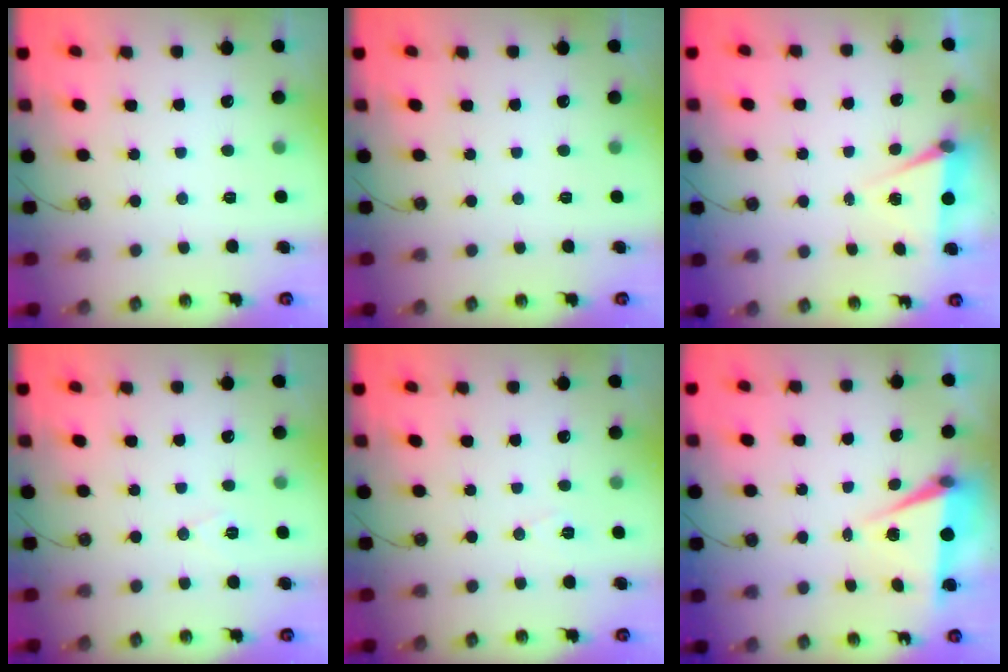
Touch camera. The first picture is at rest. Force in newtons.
{"total": 0.0}
{"total": 5.2, "press": 2.6, "slide": 4.5}
{"total": 6.1, "press": 4.1, "slide": 4.6}
{"total": 5.6, "press": 3.2, "slide": 4.5}
{"total": 6.7, "press": 5.0, "slide": 4.4}